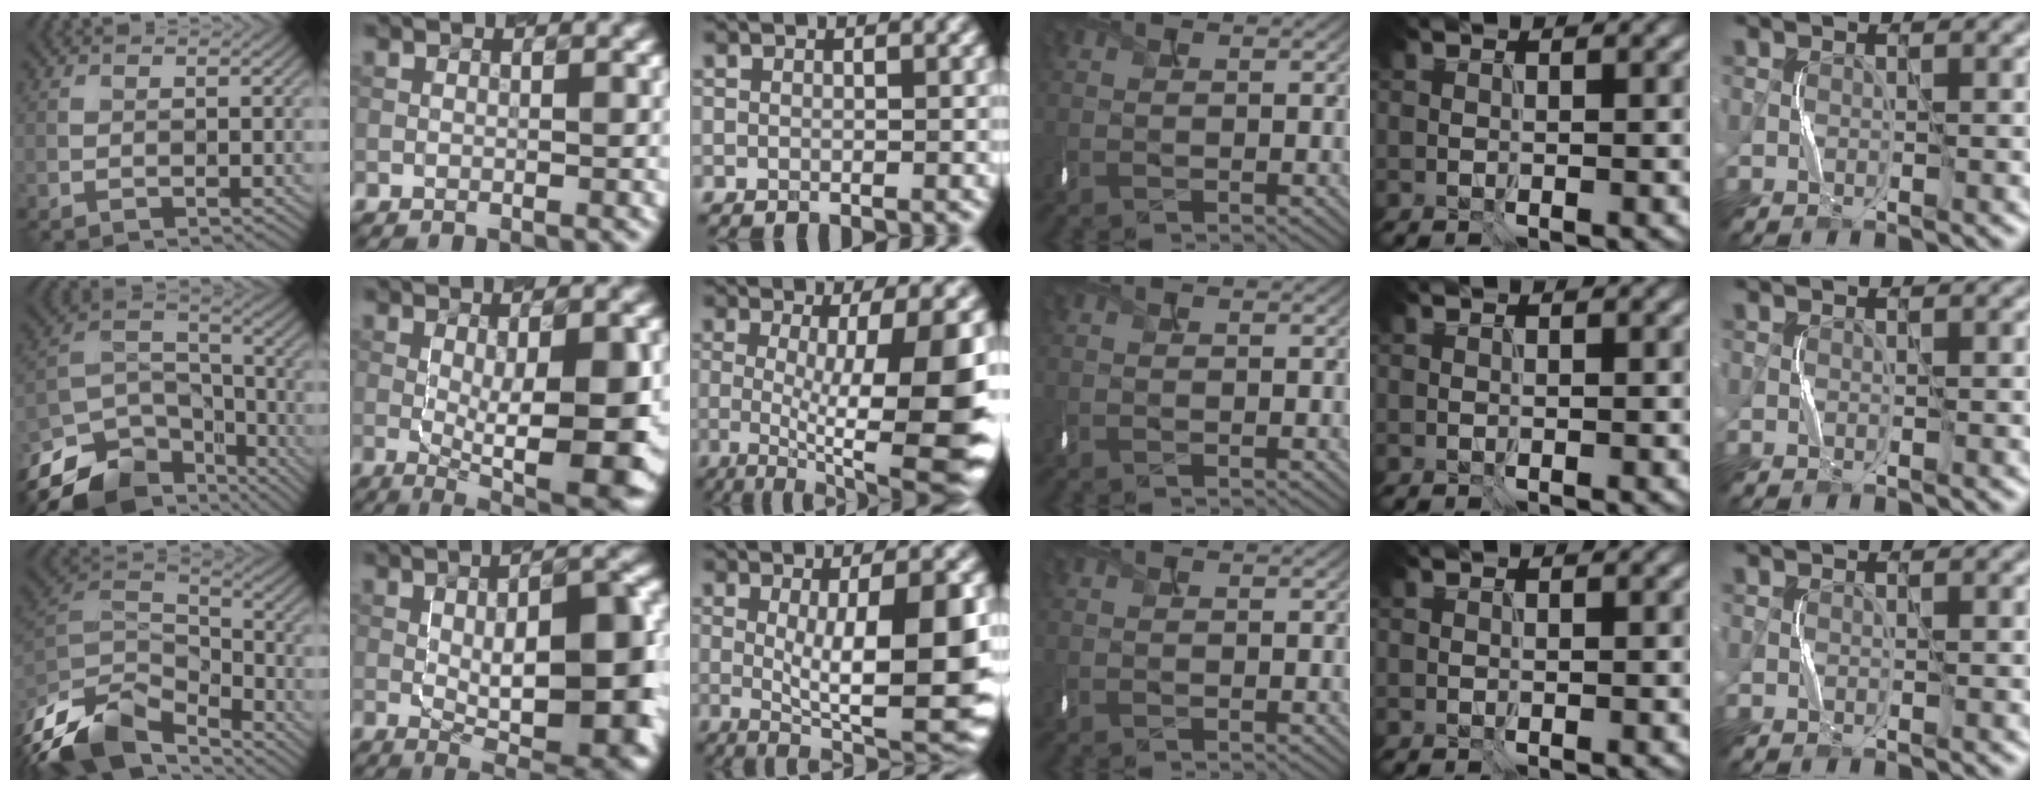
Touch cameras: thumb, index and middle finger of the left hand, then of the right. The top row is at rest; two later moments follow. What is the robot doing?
{"motion": "shake", "object": "box of matches"}